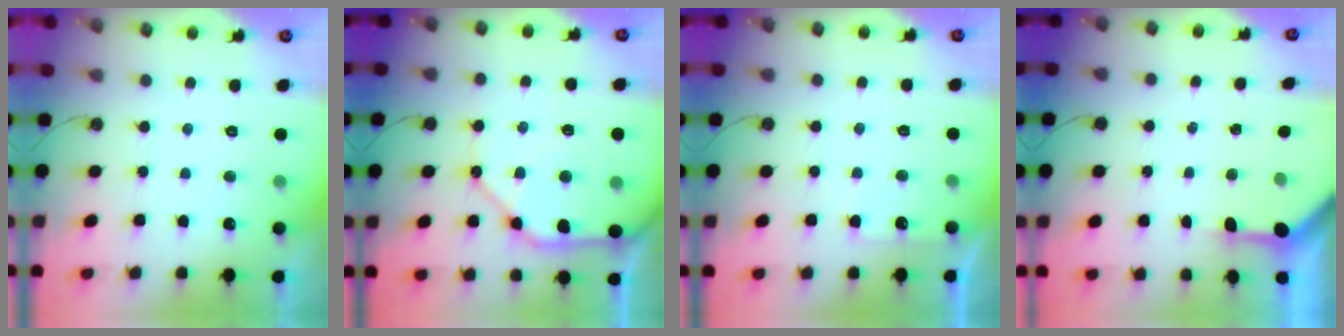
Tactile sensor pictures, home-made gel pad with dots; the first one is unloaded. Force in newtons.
{"total": 17.9, "press": 17.8, "slide": 2.5}
{"total": 3.2, "press": 3.1, "slide": 0.5}
{"total": 3.0, "press": 3.0, "slide": 0.3}